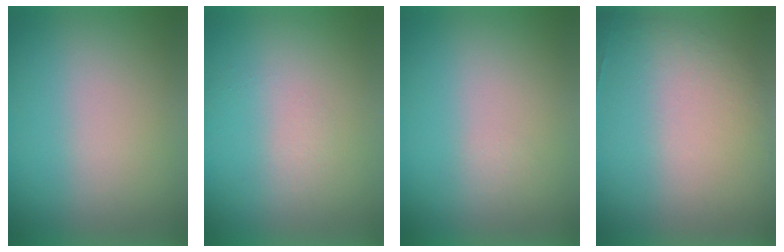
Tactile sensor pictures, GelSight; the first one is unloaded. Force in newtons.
{"total": 1.1}
{"total": 1.3}
{"total": 2.6}